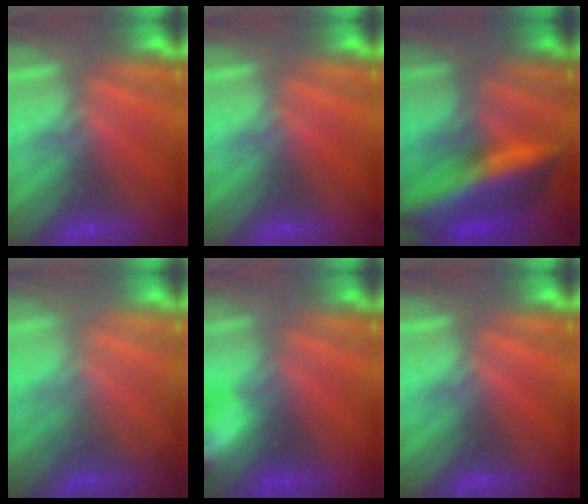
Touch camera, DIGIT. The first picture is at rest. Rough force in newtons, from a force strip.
{"total": 0.0}
{"total": 9.0}
{"total": 2.2}
{"total": 7.8}
{"total": 0.0}